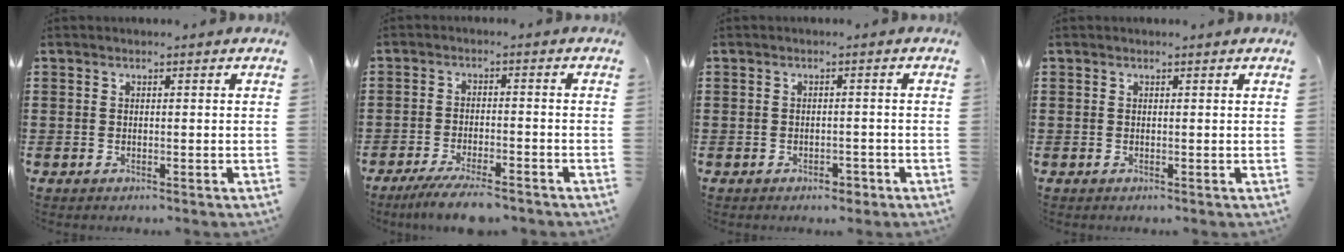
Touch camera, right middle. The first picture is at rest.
{"total": 5.4, "force": [-4.6, 0.5, 2.7], "torque": [-0.054, -0.011, -0.086]}
{"total": 1.6, "force": [-1.4, 0.7, 0.3], "torque": [-0.009, -0.003, -0.030]}
{"total": 0.0}